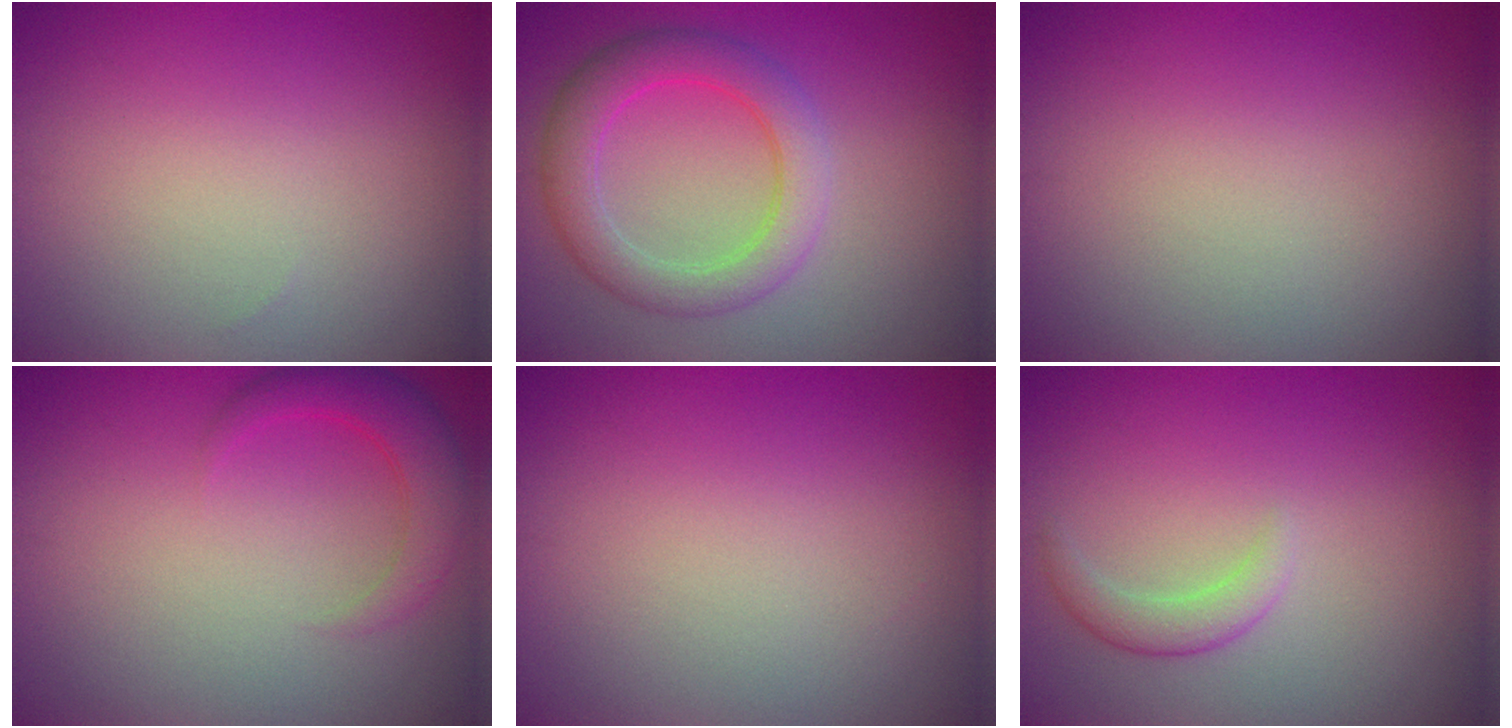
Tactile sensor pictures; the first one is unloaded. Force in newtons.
{"total": 5.0, "press": 5.0, "slide": 0.1}
{"total": 0.0}
{"total": 3.3, "press": 3.3, "slide": 0.3}
{"total": 0.0}
{"total": 1.8, "press": 1.8, "slide": 0.1}